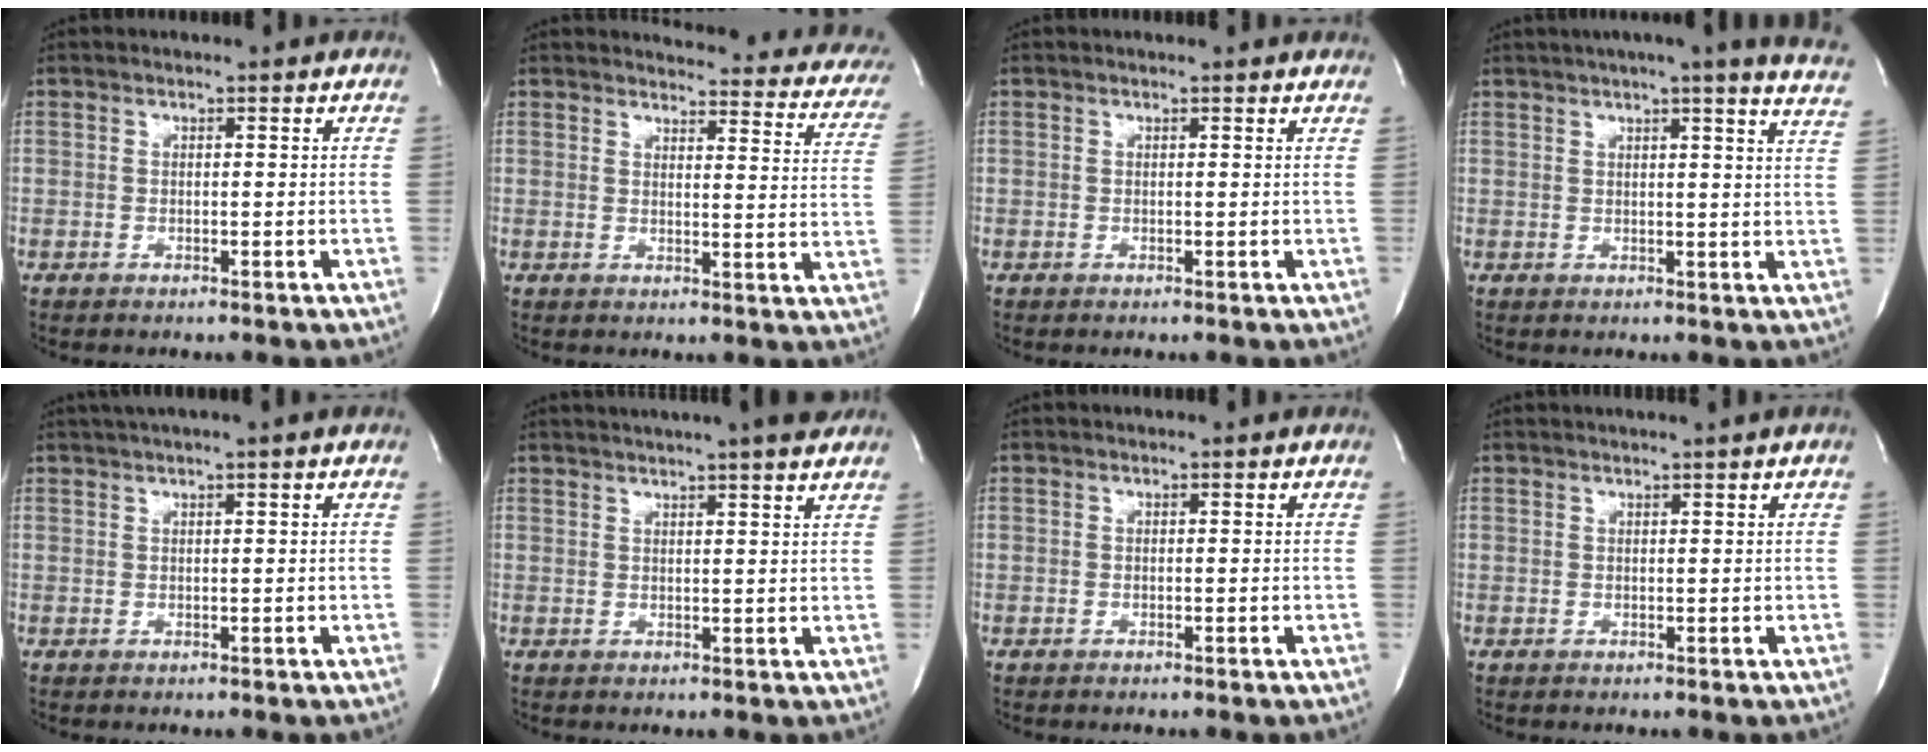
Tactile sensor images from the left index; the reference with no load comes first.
{"total": 19.2, "force": [18.0, 4.3, 5.3], "torque": [-0.034, -0.073, 0.171]}
{"total": 2.0, "force": [2.0, 0.1, 0.4], "torque": [-0.014, 0.001, 0.011]}
{"total": 17.5, "force": [15.0, -0.2, 9.1], "torque": [-0.132, -0.024, 0.164]}
{"total": 3.2, "force": [2.3, -0.8, 2.1], "torque": [-0.037, 0.017, 0.045]}
{"total": 11.5, "force": [10.1, -0.2, 5.5], "torque": [-0.092, 0.018, 0.121]}
{"total": 0.0}
{"total": 2.4, "force": [2.0, -0.8, 1.0], "torque": [-0.013, 0.008, 0.035]}